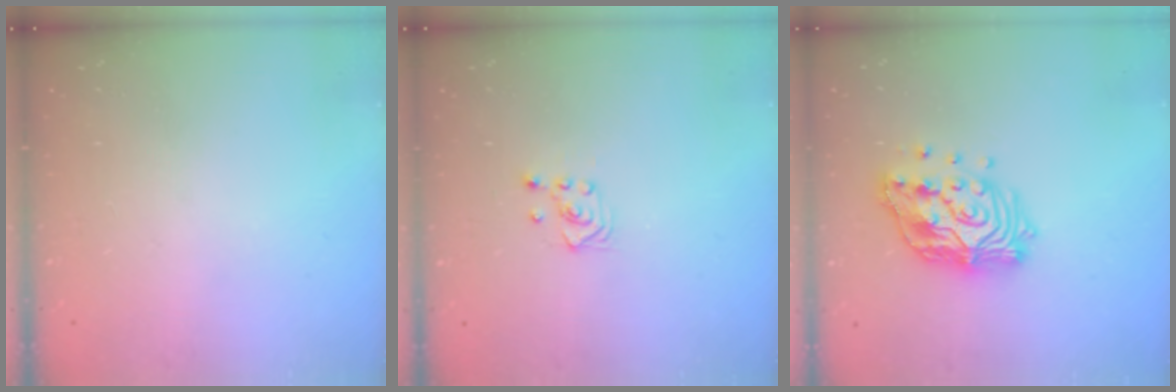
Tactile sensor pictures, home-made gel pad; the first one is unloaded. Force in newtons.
{"total": 3.0, "press": 2.6, "slide": 1.5}
{"total": 15.9, "press": 15.8, "slide": 1.5}